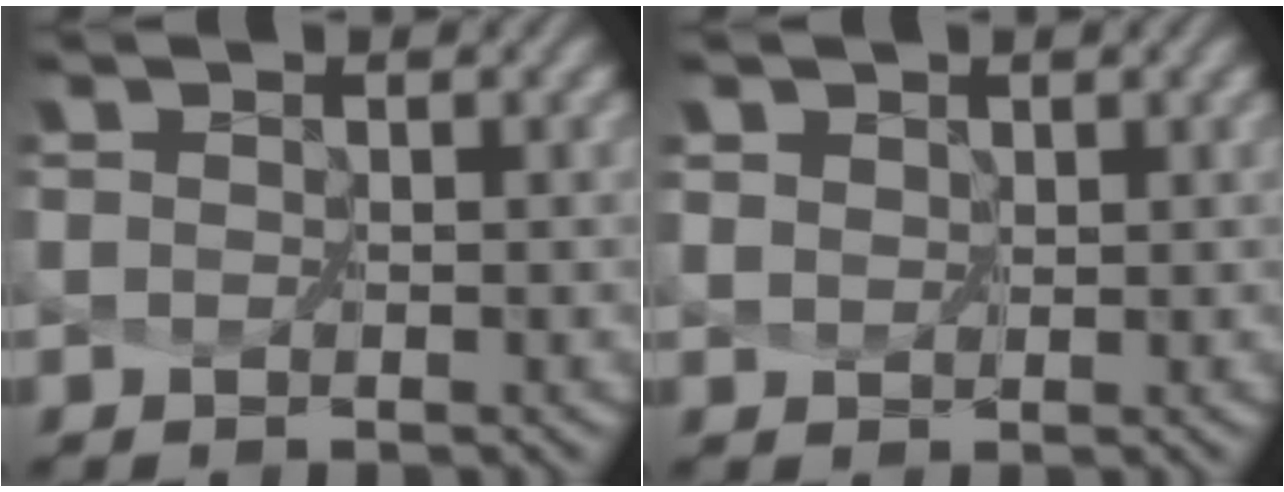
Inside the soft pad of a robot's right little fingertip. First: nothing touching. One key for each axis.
{"total": 3.3, "fx": 1.6, "fy": 2.4, "fz": 1.6, "tx": -0.035, "ty": 0.021, "tz": 0.010}